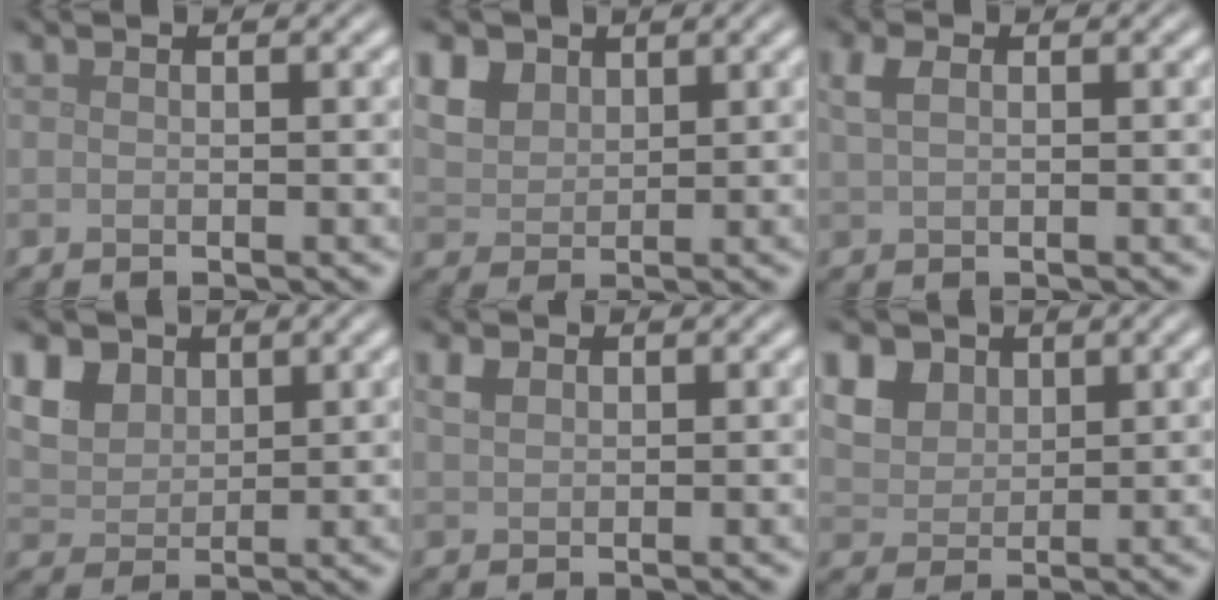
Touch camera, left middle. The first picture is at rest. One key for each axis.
{"total": 4.9, "fx": 2.9, "fy": 3.3, "fz": 2.2, "tx": -0.073, "ty": 0.005, "tz": 0.060}
{"total": 1.8, "fx": 0.8, "fy": 1.0, "fz": 1.3, "tx": -0.033, "ty": 0.004, "tz": 0.015}
{"total": 6.3, "fx": 3.3, "fy": 4.4, "fz": 3.0, "tx": -0.106, "ty": 0.012, "tz": 0.066}
{"total": 1.4, "fx": 0.8, "fy": 1.0, "fz": 0.8, "tx": -0.016, "ty": 0.005, "tz": 0.016}
{"total": 7.3, "fx": 3.8, "fy": 5.3, "fz": 3.3, "tx": -0.105, "ty": 0.018, "tz": 0.069}